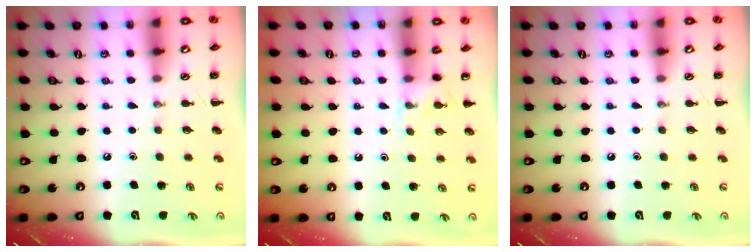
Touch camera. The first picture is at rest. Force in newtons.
{"total": 5.9, "press": 5.5, "slide": 2.0}
{"total": 0.0}